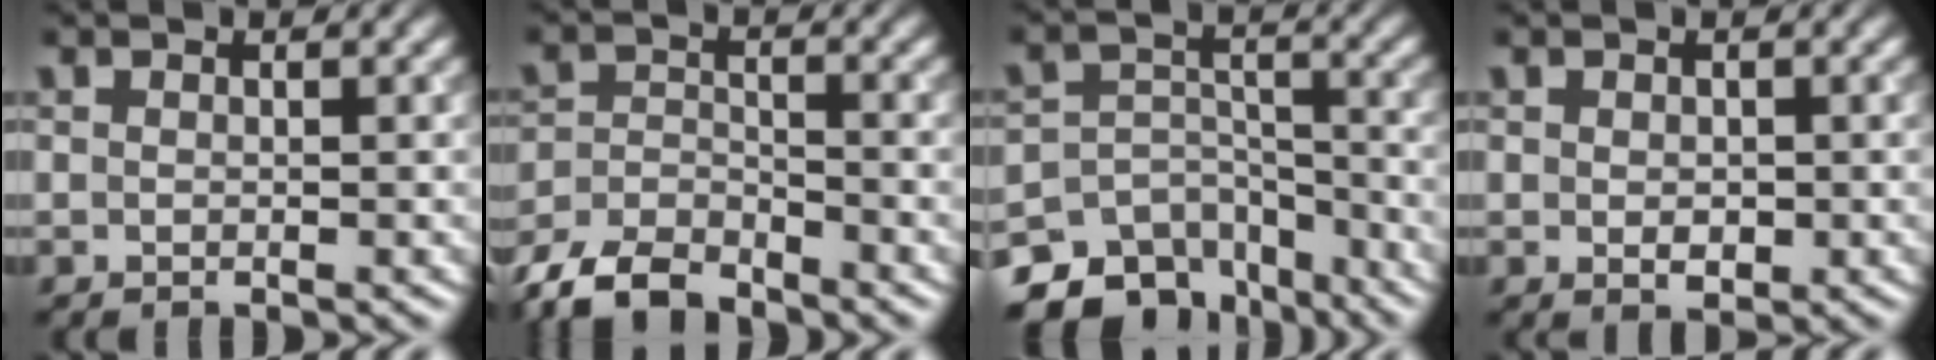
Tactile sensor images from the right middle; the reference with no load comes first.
{"total": 6.0, "force": [-5.2, 2.0, 2.2], "torque": [-0.039, -0.007, -0.106]}
{"total": 10.7, "force": [-8.5, 5.9, 2.7], "torque": [-0.033, 0.000, -0.123]}
{"total": 1.5, "force": [-0.2, 1.0, 1.1], "torque": [-0.016, -0.005, 0.000]}